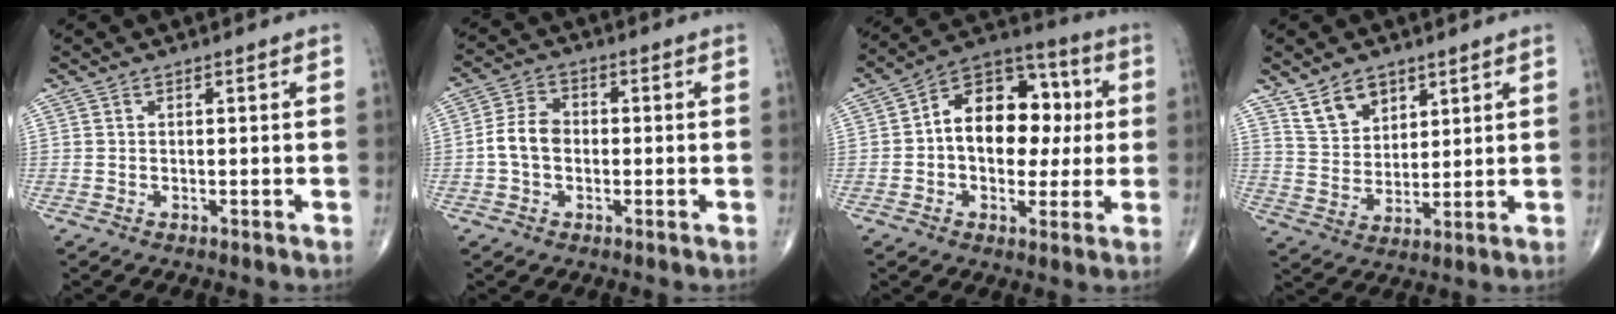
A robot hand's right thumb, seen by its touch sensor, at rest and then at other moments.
{"total": 6.1, "force": [-0.8, 4.5, 4.1], "torque": [-0.071, 0.021, -0.023]}
{"total": 16.8, "force": [1.3, 11.4, 12.3], "torque": [-0.135, 0.033, 0.011]}
{"total": 7.7, "force": [5.2, 4.7, 3.2], "torque": [-0.034, -0.034, 0.106]}